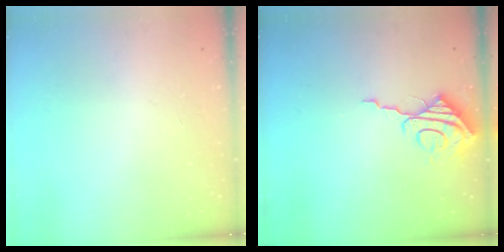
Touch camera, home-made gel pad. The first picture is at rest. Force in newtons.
{"total": 9.1, "press": 9.1, "slide": 0.7}